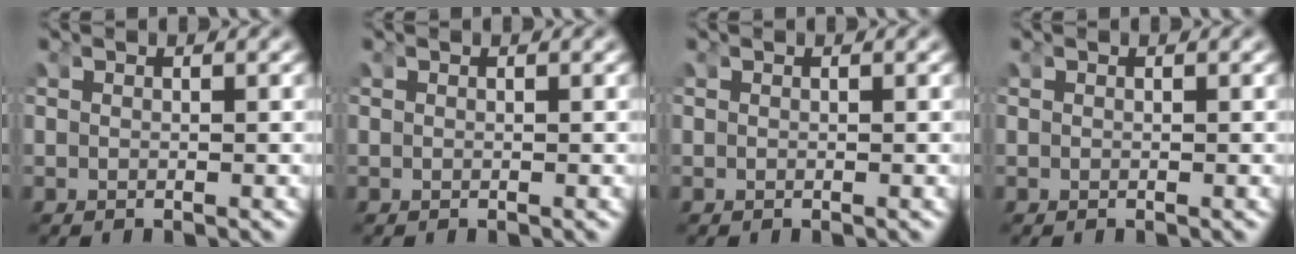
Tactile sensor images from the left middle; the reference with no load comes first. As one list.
[{"total": 0.0}, {"total": 0.0}, {"total": 0.0}]